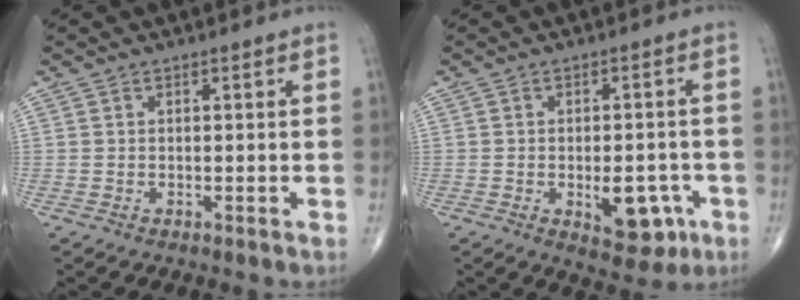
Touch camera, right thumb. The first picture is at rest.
{"total": 8.8, "force": [-2.9, 4.6, 6.9], "torque": [-0.068, 0.011, -0.028]}